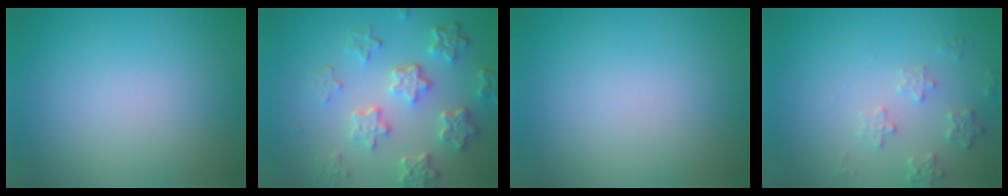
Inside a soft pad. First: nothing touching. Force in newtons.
{"total": 5.8, "press": 4.4, "slide": 3.8}
{"total": 0.0}
{"total": 2.2, "press": 2.1, "slide": 0.4}